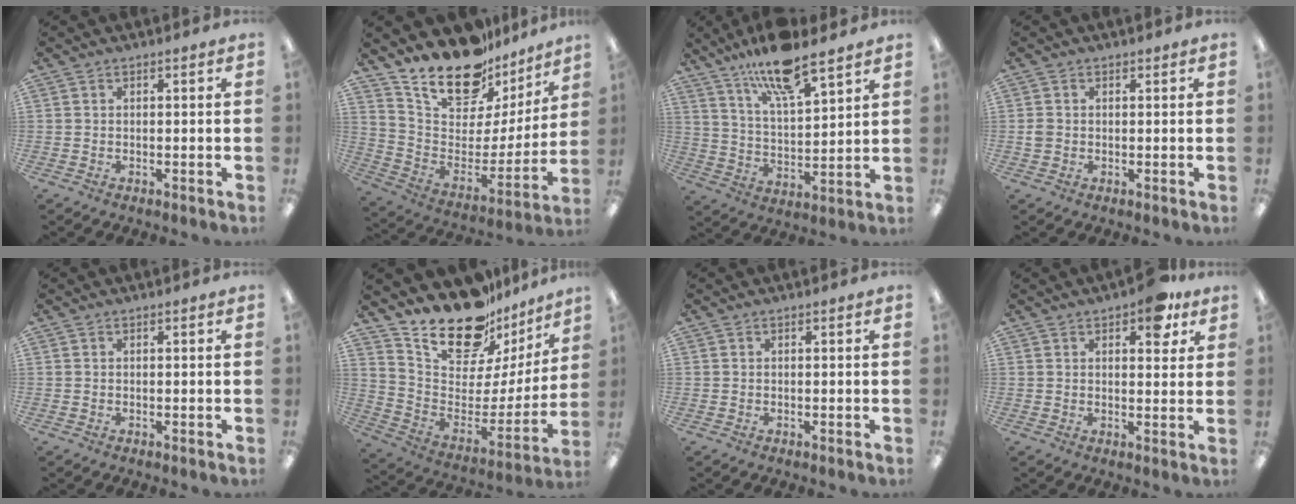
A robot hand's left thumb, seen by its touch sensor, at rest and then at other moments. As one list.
[{"total": 20.4, "force": [17.0, 8.7, 7.1], "torque": [-0.138, -0.121, 0.306]}, {"total": 14.2, "force": [11.4, 3.8, 7.7], "torque": [-0.140, -0.060, 0.197]}, {"total": 1.7, "force": [0.0, 1.6, 0.5], "torque": [-0.010, 0.004, -0.002]}, {"total": 0.0}, {"total": 23.0, "force": [18.9, 9.5, 9.0], "torque": [-0.153, -0.130, 0.337]}, {"total": 0.0}, {"total": 7.6, "force": [4.5, 3.5, 4.9], "torque": [-0.050, -0.018, 0.072]}]